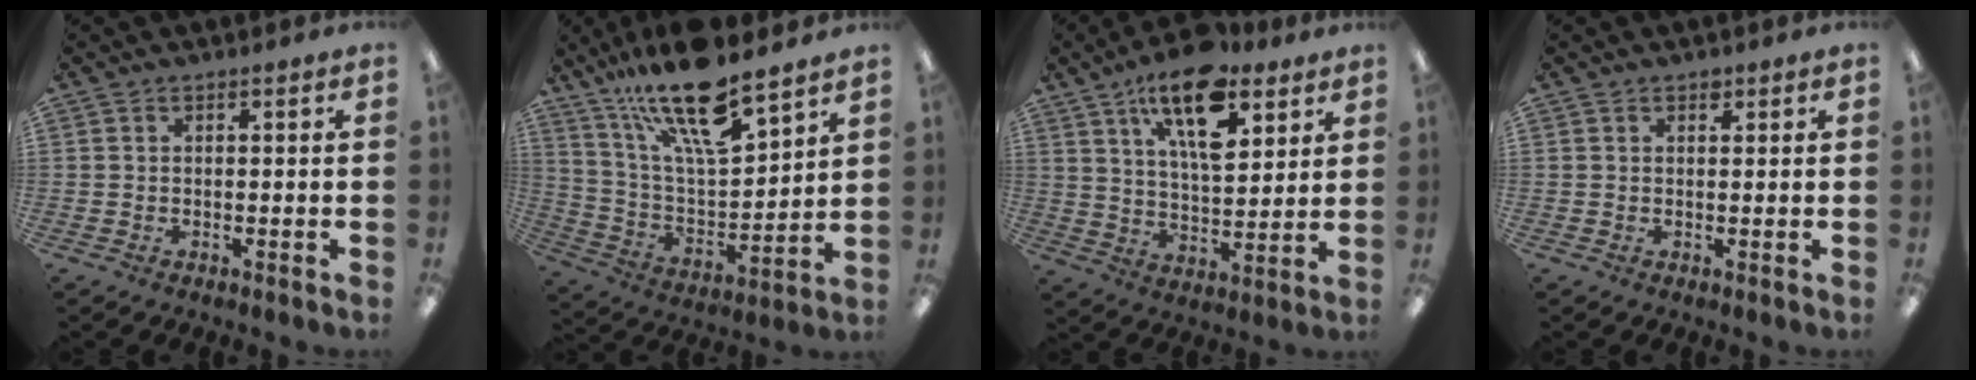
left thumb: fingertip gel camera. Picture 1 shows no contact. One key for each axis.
{"total": 20.0, "fx": 14.9, "fy": 5.5, "fz": 12.2, "tx": -0.219, "ty": -0.091, "tz": 0.253}
{"total": 16.8, "fx": 10.3, "fy": 7.5, "fz": 11.0, "tx": -0.176, "ty": -0.041, "tz": 0.172}
{"total": 1.1, "fx": 0.8, "fy": 0.6, "fz": 0.5, "tx": -0.002, "ty": -0.002, "tz": 0.014}